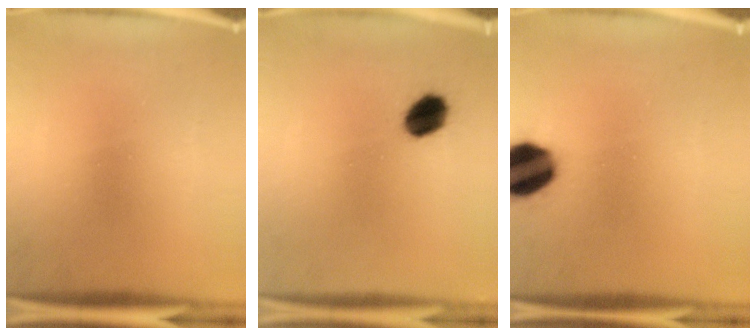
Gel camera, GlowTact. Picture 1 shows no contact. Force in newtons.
{"total": 7.0}
{"total": 14.3}